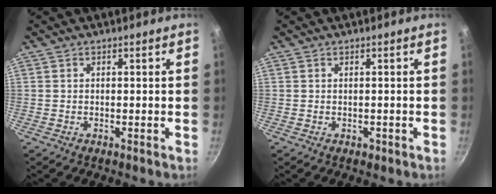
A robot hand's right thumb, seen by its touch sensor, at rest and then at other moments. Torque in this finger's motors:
{"motor_torque": [0.08, 0.06, 0.09, -0.23, -0.02]}